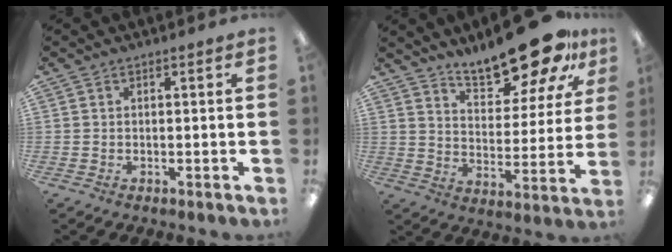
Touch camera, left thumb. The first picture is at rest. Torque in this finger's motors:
{"motor_torque": [0.15, 0.34, 1.42, -1.35, 0.29]}